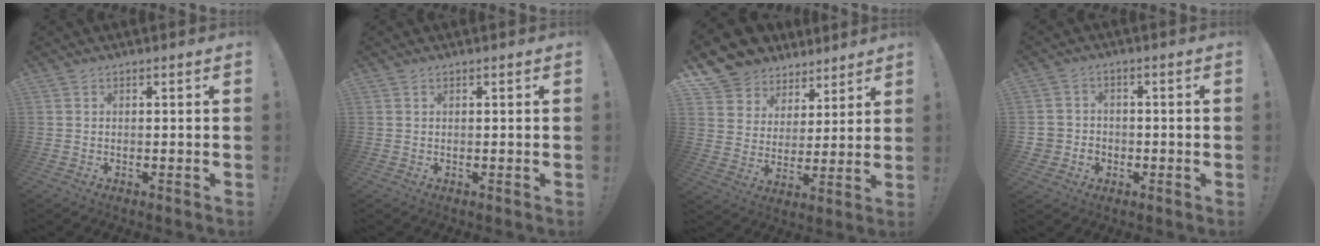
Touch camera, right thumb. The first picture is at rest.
{"total": 0.0}
{"total": 9.9, "force": [6.5, 7.4, 1.5], "torque": [-0.028, -0.060, 0.129]}
{"total": 4.6, "force": [-1.0, 4.3, 1.3], "torque": [-0.028, 0.011, -0.016]}